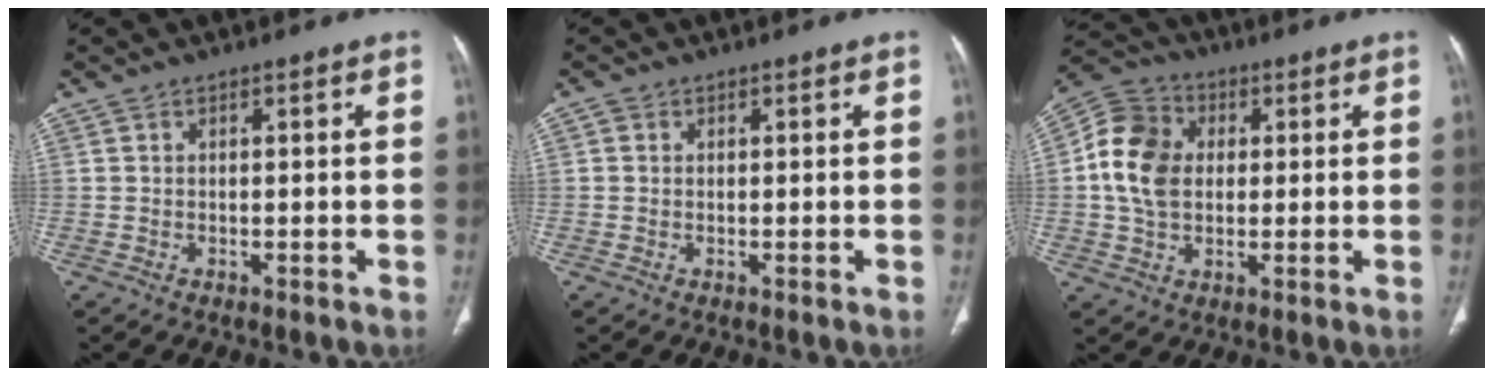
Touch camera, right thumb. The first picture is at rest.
{"total": 0.8, "force": [0.2, 0.8, 0.3], "torque": [-0.001, 0.001, 0.001]}
{"total": 11.5, "force": [1.1, 8.8, 7.4], "torque": [-0.131, 0.016, 0.012]}